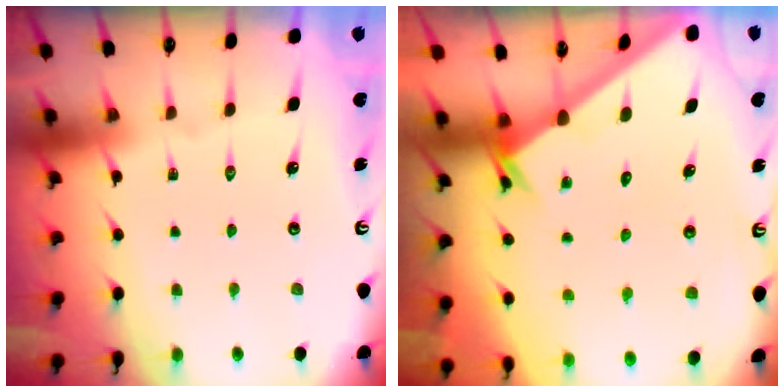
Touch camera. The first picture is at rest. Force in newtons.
{"total": 2.6, "press": 2.6, "slide": 0.1}